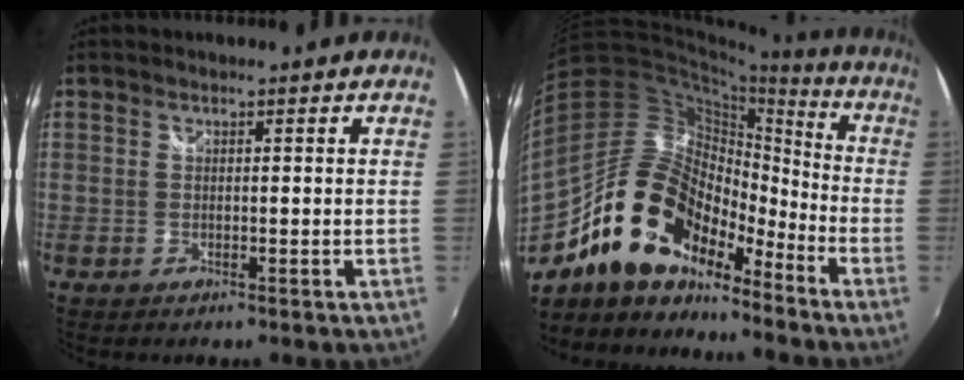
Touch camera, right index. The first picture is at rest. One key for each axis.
{"total": 18.4, "fx": -12.9, "fy": 9.4, "fz": 9.1, "tx": -0.177, "ty": 0.007, "tz": -0.228}